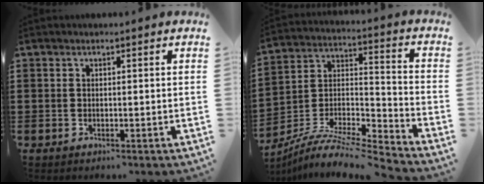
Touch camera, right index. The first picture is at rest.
{"total": 8.4, "force": [-7.5, 1.6, 3.4], "torque": [-0.076, 0.002, -0.154]}